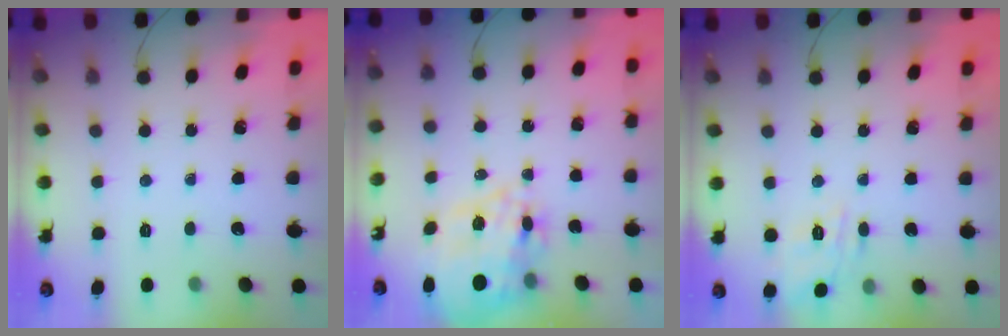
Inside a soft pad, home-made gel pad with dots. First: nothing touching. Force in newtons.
{"total": 15.8, "press": 15.4, "slide": 3.3}
{"total": 12.5, "press": 12.4, "slide": 1.7}